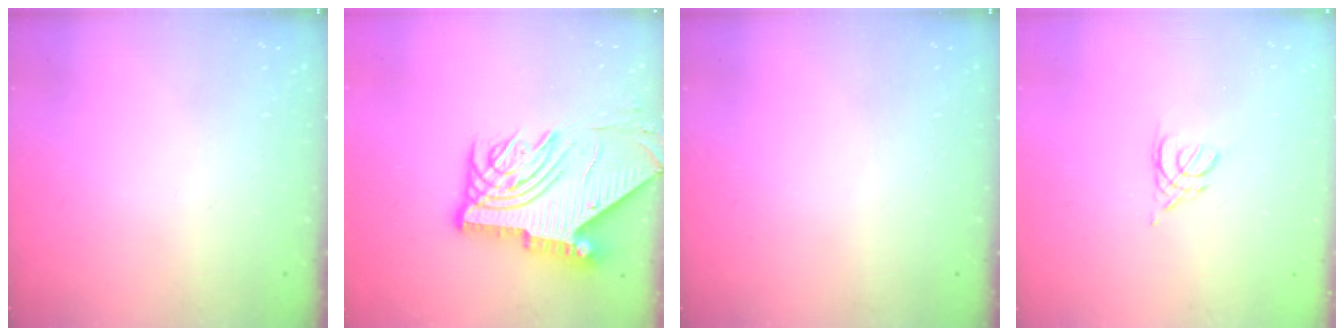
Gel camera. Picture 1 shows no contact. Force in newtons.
{"total": 14.9, "press": 14.8, "slide": 1.9}
{"total": 0.0}
{"total": 3.6, "press": 3.5, "slide": 0.7}